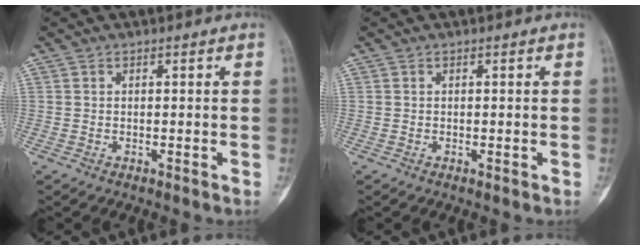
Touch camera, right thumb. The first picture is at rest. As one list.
[{"total": 0.0}]